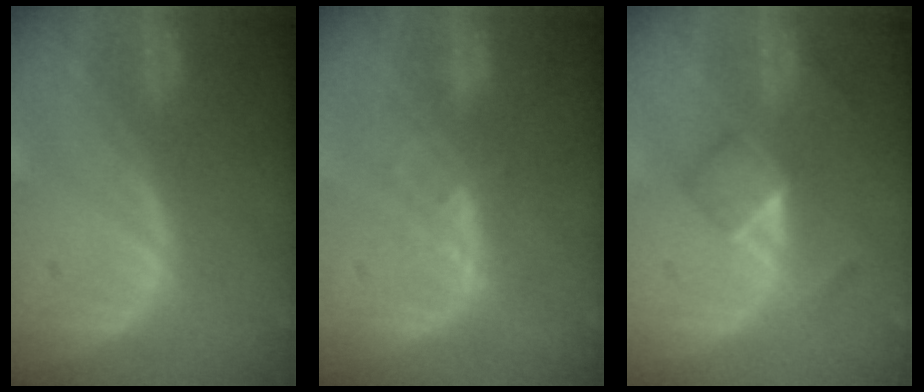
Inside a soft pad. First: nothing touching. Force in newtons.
{"total": 2.9, "press": 2.8, "slide": 0.7}
{"total": 5.2, "press": 4.5, "slide": 2.6}